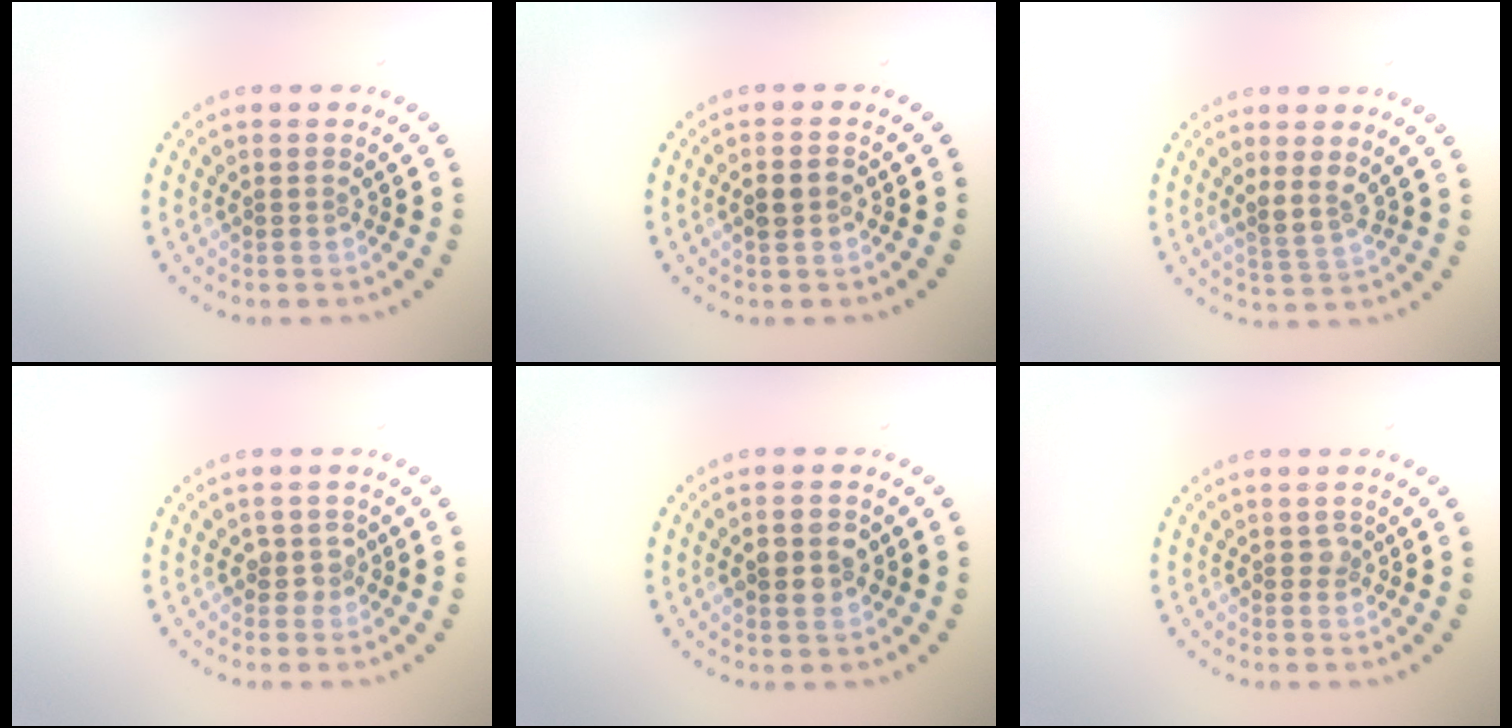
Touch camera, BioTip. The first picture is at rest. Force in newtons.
{"total": 1.7, "press": 1.7, "slide": 0.2}
{"total": 2.3, "press": 1.7, "slide": 1.5}
{"total": 1.4, "press": 1.1, "slide": 0.9}
{"total": 2.9, "press": 2.9, "slide": 0.1}
{"total": 0.8, "press": 0.6, "slide": 0.5}